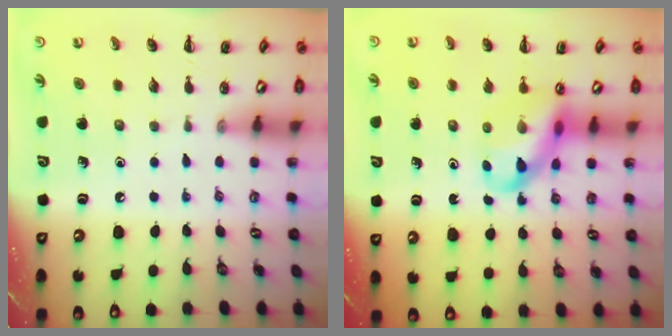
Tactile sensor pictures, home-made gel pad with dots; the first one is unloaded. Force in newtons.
{"total": 11.1, "press": 10.7, "slide": 2.9}